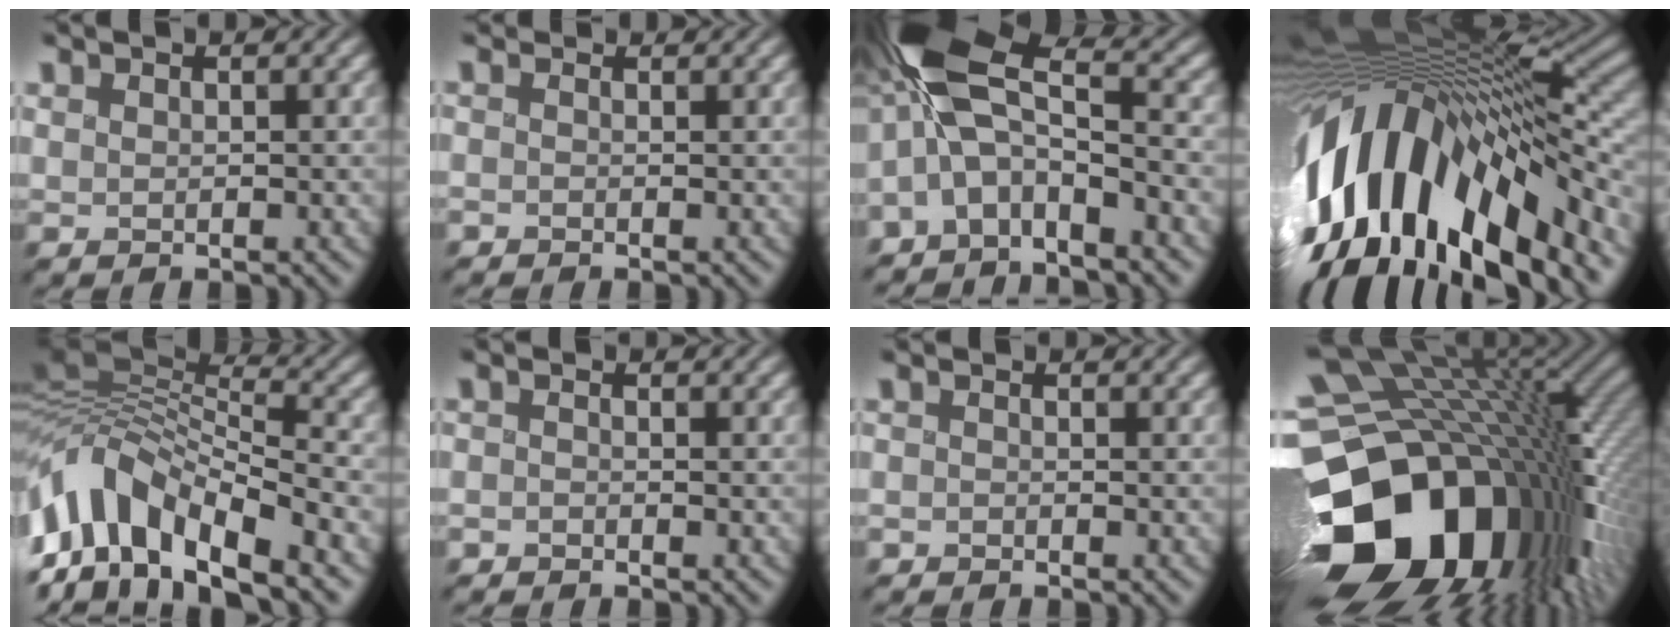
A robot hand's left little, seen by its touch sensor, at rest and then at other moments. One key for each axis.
{"total": 2.5, "fx": 1.8, "fy": 1.1, "fz": 1.2, "tx": -0.018, "ty": 0.021, "tz": 0.004}
{"total": 8.1, "fx": -3.1, "fy": 3.4, "fz": 6.7, "tx": -0.134, "ty": 0.020, "tz": -0.076}
{"total": 16.1, "fx": -5.8, "fy": 7.7, "fz": 12.9, "tx": -0.241, "ty": 0.008, "tz": -0.104}
{"total": 11.5, "fx": -5.7, "fy": 5.5, "fz": 8.3, "tx": -0.164, "ty": 0.013, "tz": -0.108}
{"total": 0.9, "fx": -0.9, "fy": -0.1, "fz": 0.1, "tx": -0.004, "ty": -0.001, "tz": -0.015}
{"total": 0.7, "fx": -0.7, "fy": -0.1, "fz": 0.0, "tx": -0.004, "ty": 0.000, "tz": -0.014}
{"total": 19.0, "fx": -6.0, "fy": 12.6, "fz": 13.0, "tx": -0.259, "ty": -0.040, "tz": -0.090}